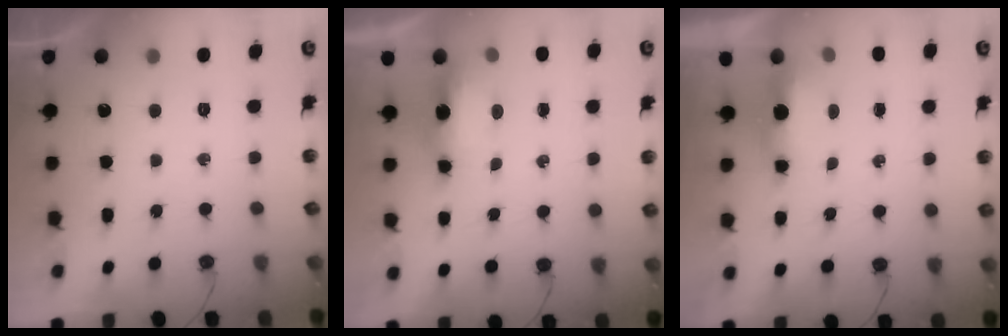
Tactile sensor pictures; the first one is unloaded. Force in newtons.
{"total": 6.3, "press": 6.3, "slide": 0.5}
{"total": 10.6, "press": 6.1, "slide": 8.7}